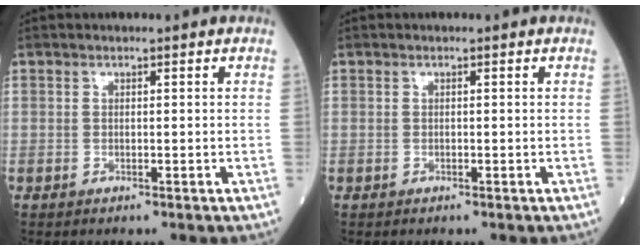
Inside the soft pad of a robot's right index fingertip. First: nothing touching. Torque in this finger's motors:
{"motor_torque": [-0.17, 0.09, -0.08, -0.01]}